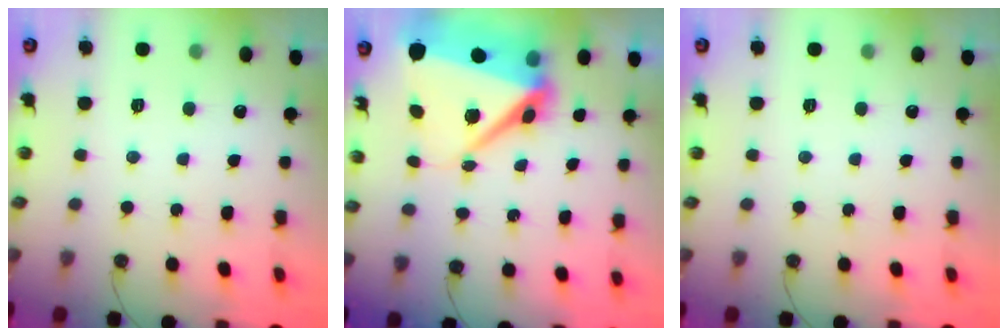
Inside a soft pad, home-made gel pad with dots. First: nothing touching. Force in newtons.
{"total": 13.1, "press": 13.0, "slide": 1.5}
{"total": 0.0}